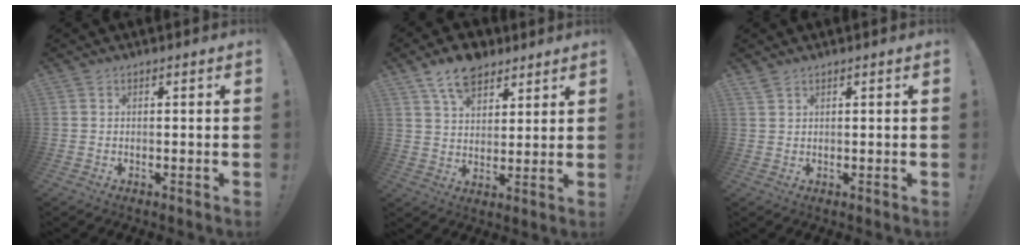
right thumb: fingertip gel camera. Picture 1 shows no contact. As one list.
[{"total": 10.6, "force": [7.4, 6.1, 4.6], "torque": [-0.079, -0.038, 0.140]}, {"total": 1.5, "force": [1.2, 0.3, 0.8], "torque": [-0.020, 0.000, 0.024]}]